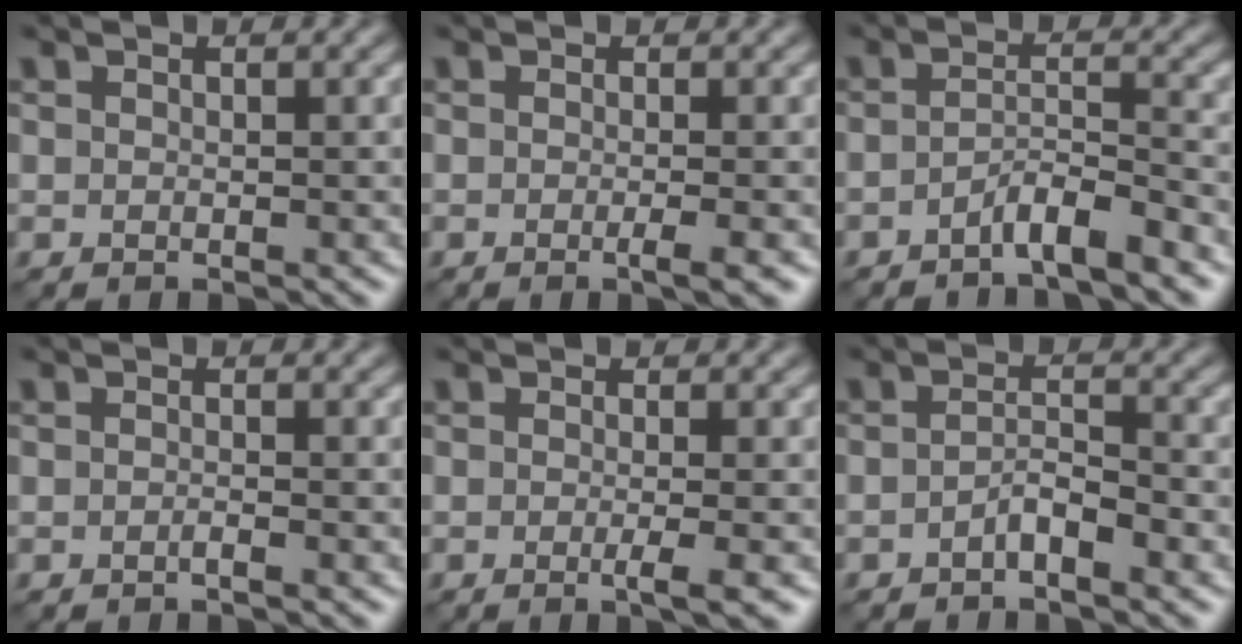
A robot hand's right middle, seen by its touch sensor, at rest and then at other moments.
{"total": 2.2, "force": [-0.5, 0.5, 2.0], "torque": [-0.022, -0.004, -0.010]}
{"total": 3.2, "force": [-2.2, 0.5, 2.2], "torque": [-0.037, 0.009, -0.047]}
{"total": 0.7, "force": [-0.4, 0.1, 0.6], "torque": [-0.010, 0.001, -0.009]}
{"total": 2.5, "force": [-0.5, 0.6, 2.4], "torque": [-0.028, -0.005, -0.011]}
{"total": 2.1, "force": [-1.2, 0.5, 1.7], "torque": [-0.032, 0.006, -0.025]}